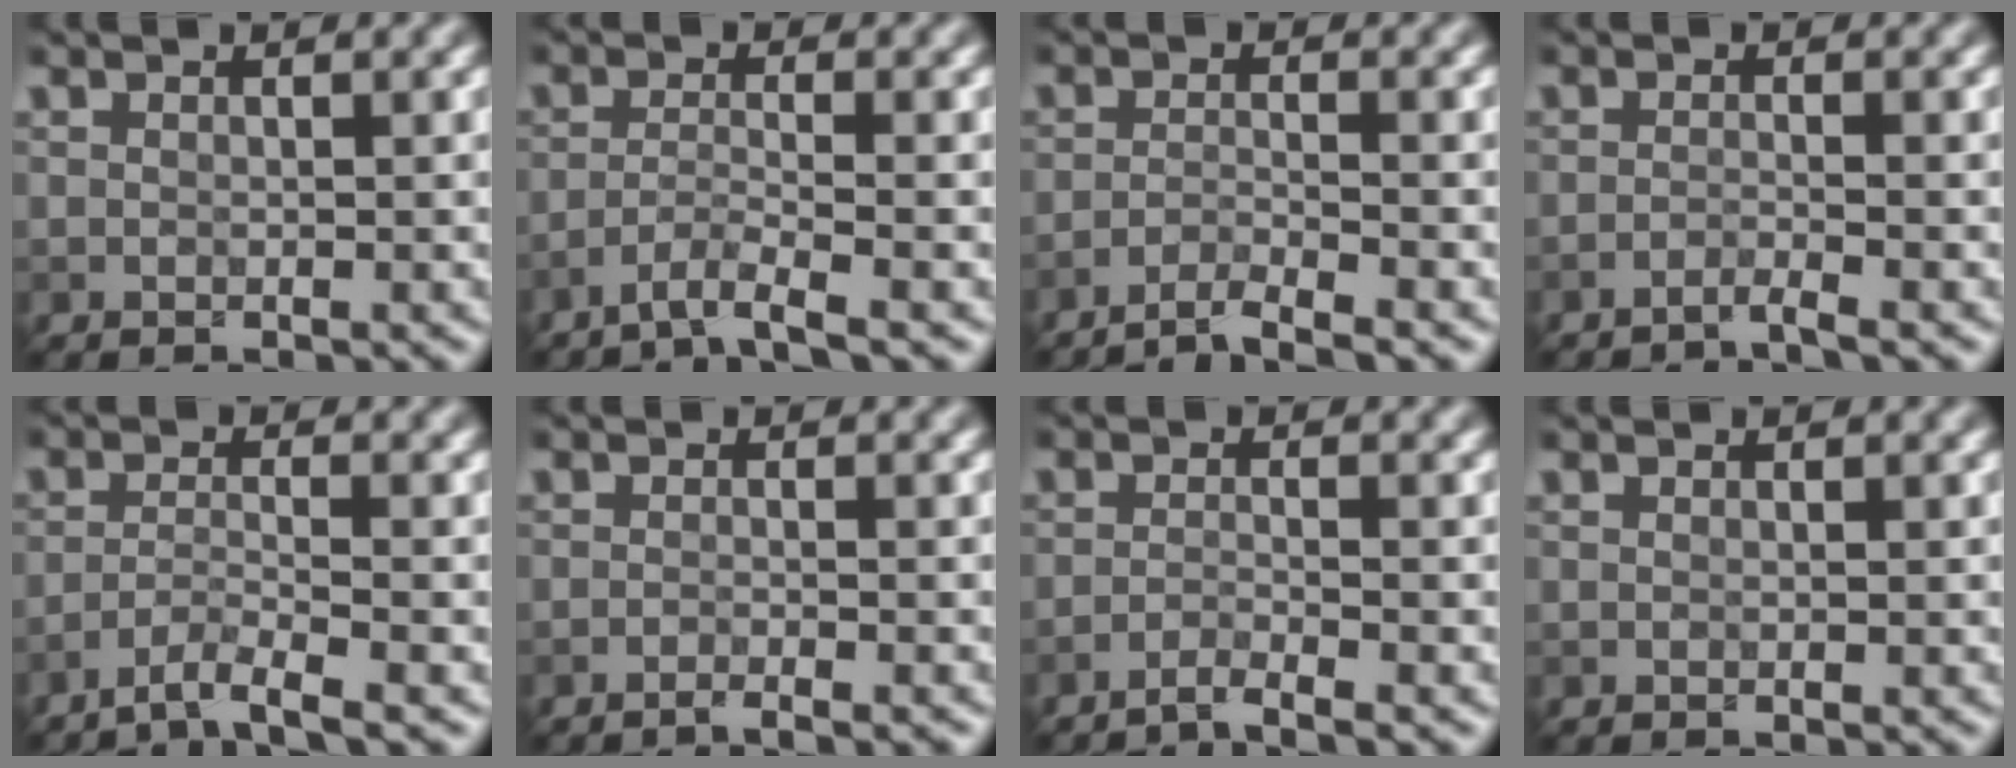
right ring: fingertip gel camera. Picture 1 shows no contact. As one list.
[{"total": 2.4, "force": [-1.8, 0.0, 1.6], "torque": [-0.028, 0.001, -0.047]}, {"total": 2.5, "force": [-2.1, 0.2, 1.4], "torque": [-0.017, 0.004, -0.053]}, {"total": 1.3, "force": [-1.0, 0.0, 0.8], "torque": [-0.007, -0.001, -0.030]}, {"total": 2.7, "force": [-2.1, 0.2, 1.7], "torque": [-0.029, 0.002, -0.053]}, {"total": 1.5, "force": [-1.2, 0.1, 0.9], "torque": [-0.012, -0.002, -0.027]}, {"total": 1.7, "force": [-1.4, 0.1, 1.0], "torque": [-0.011, 0.002, -0.041]}, {"total": 0.0}]